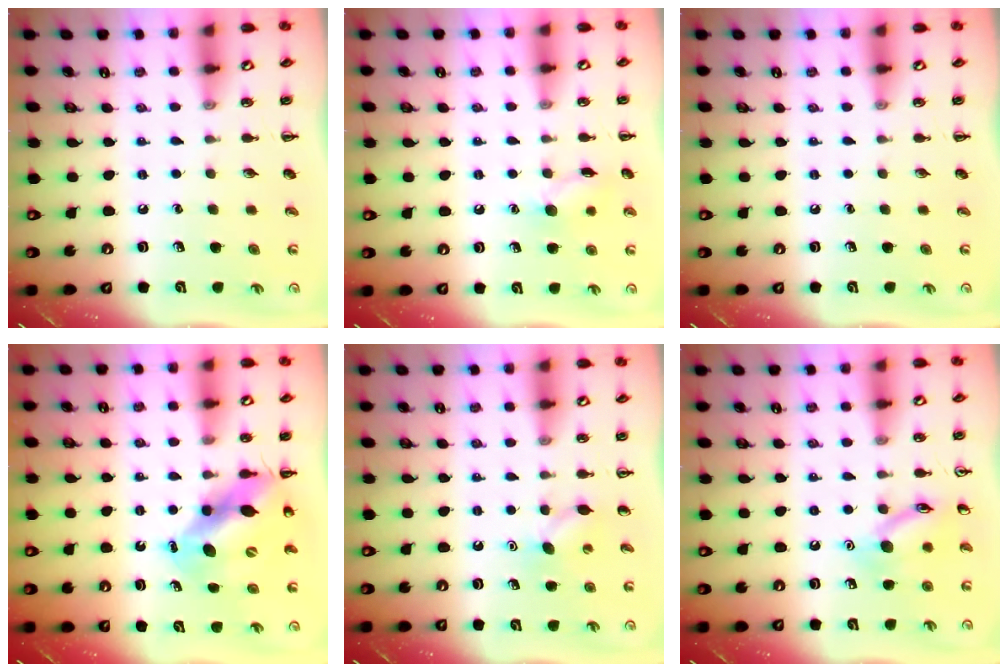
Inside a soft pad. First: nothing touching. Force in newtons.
{"total": 8.1, "press": 8.0, "slide": 0.6}
{"total": 0.0}
{"total": 10.5, "press": 10.1, "slide": 2.7}
{"total": 5.5, "press": 5.3, "slide": 1.3}
{"total": 12.2, "press": 12.1, "slide": 0.7}